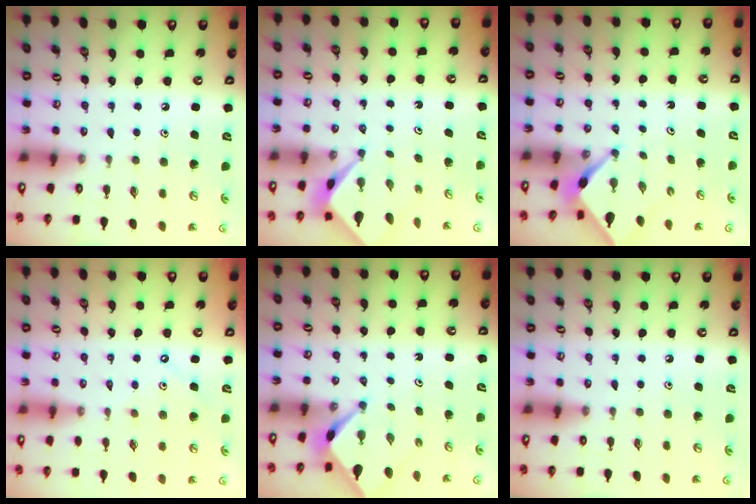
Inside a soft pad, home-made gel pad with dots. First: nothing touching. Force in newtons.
{"total": 2.1, "press": 2.1, "slide": 0.2}
{"total": 3.2, "press": 3.2, "slide": 0.3}
{"total": 3.6, "press": 3.6, "slide": 0.5}
{"total": 2.7, "press": 2.7, "slide": 0.3}
{"total": 0.0}